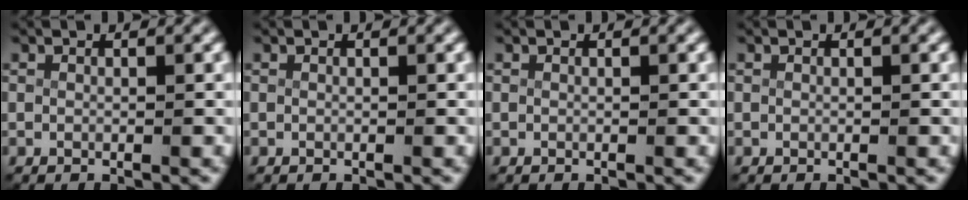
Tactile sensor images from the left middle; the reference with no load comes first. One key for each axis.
{"total": 0.0}
{"total": 0.0}
{"total": 0.0}